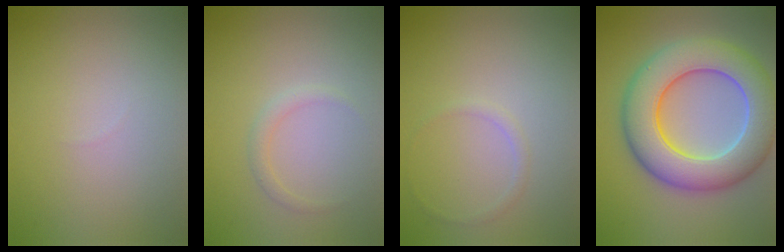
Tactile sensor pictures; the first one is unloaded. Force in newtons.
{"total": 1.0, "press": 1.0, "slide": 0.0}
{"total": 0.8, "press": 0.8, "slide": 0.1}
{"total": 10.5, "press": 10.5, "slide": 0.6}